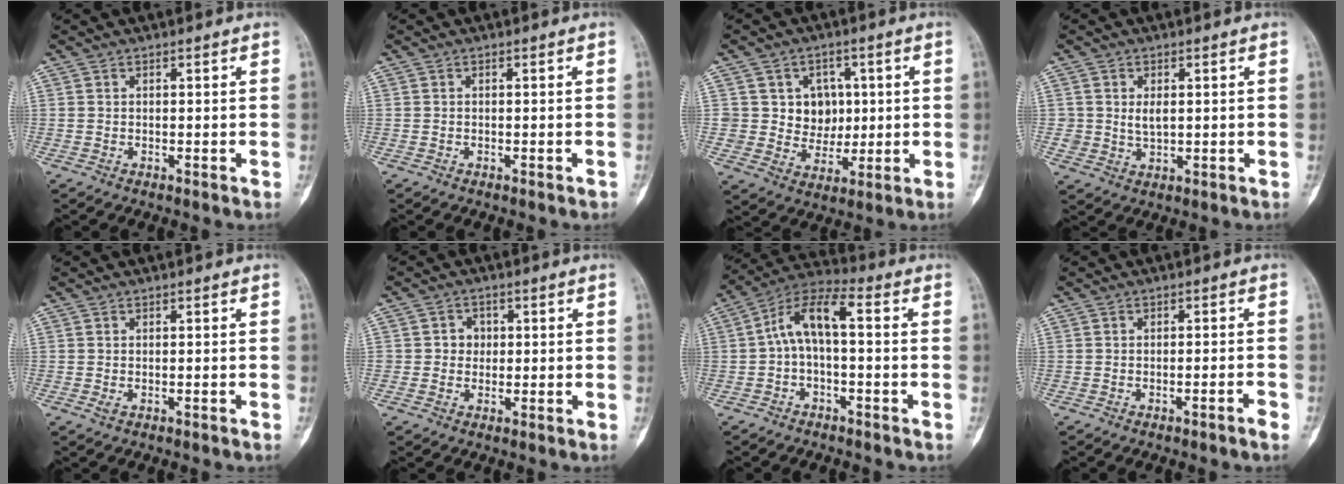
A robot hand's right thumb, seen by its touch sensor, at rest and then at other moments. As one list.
[{"total": 0.5, "force": [-0.4, 0.1, 0.3], "torque": [-0.008, 0.002, -0.004]}, {"total": 8.4, "force": [1.7, 7.7, 2.7], "torque": [0.009, 0.000, 0.033]}, {"total": 3.4, "force": [0.7, 2.4, 2.4], "torque": [-0.031, -0.007, 0.018]}, {"total": 1.0, "force": [-0.4, 0.3, 0.8], "torque": [-0.019, 0.007, -0.003]}, {"total": 3.1, "force": [0.2, 2.9, 1.1], "torque": [0.007, 0.008, -0.001]}, {"total": 8.7, "force": [-0.3, 3.6, 7.9], "torque": [-0.149, 0.047, -0.015]}, {"total": 2.1, "force": [-1.4, -0.1, 1.6], "torque": [-0.034, 0.010, -0.019]}]